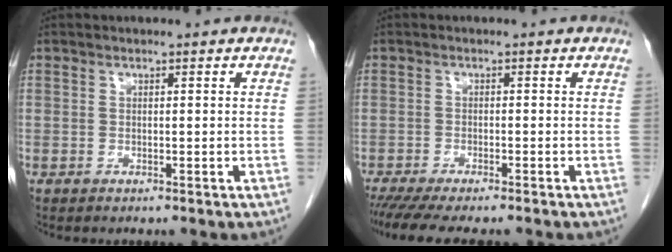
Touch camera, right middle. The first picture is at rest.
{"total": 9.5, "force": [-8.1, 1.2, 4.9], "torque": [-0.069, -0.017, -0.121]}